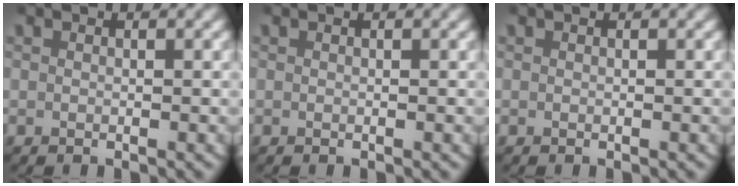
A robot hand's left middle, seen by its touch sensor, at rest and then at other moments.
{"total": 0.0}
{"total": 0.0}